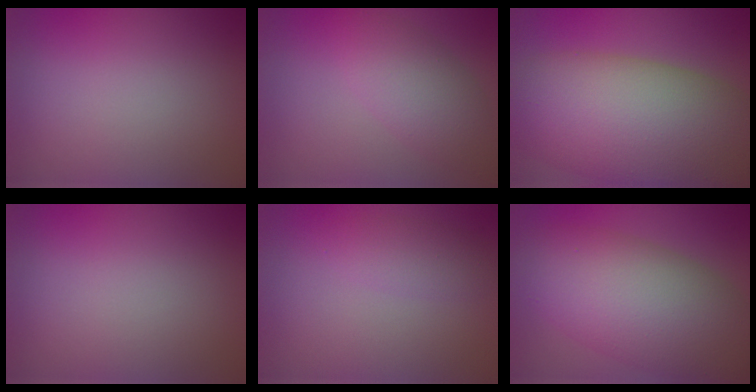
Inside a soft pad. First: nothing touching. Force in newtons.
{"total": 3.9, "press": 3.9, "slide": 0.0}
{"total": 14.4, "press": 14.3, "slide": 0.8}
{"total": 0.0}
{"total": 1.8, "press": 1.8, "slide": 0.1}
{"total": 10.5, "press": 10.5, "slide": 0.6}